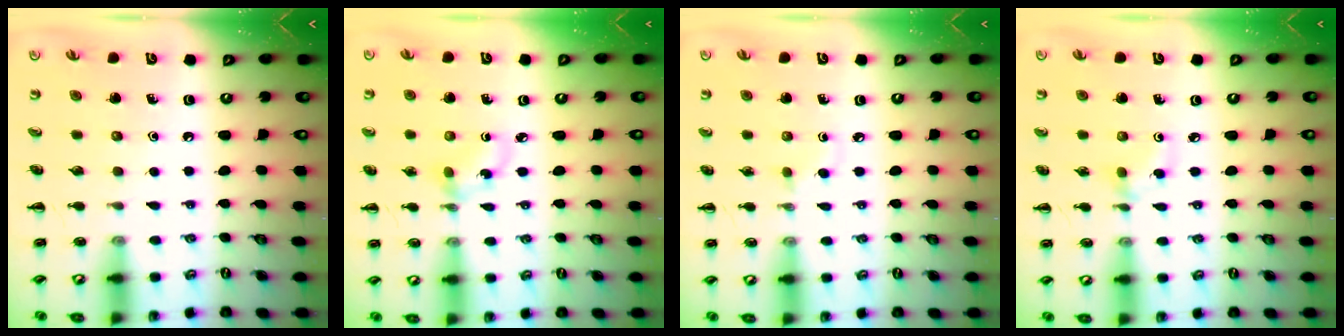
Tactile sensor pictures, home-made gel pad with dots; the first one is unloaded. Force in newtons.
{"total": 2.9, "press": 2.9, "slide": 0.7}
{"total": 2.0, "press": 1.8, "slide": 0.9}
{"total": 2.9, "press": 2.8, "slide": 0.7}